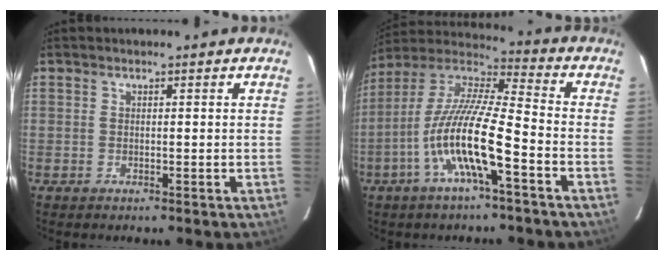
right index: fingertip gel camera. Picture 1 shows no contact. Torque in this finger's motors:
{"motor_torque": [1.37, -0.76, 1.05, 0.21]}